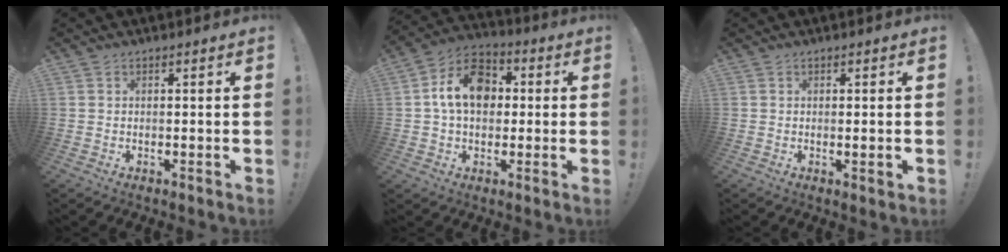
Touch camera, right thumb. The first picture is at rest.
{"total": 14.0, "force": [2.4, 10.3, 9.3], "torque": [-0.134, 0.011, 0.048]}
{"total": 1.5, "force": [0.3, 0.1, 1.5], "torque": [-0.021, -0.002, 0.005]}